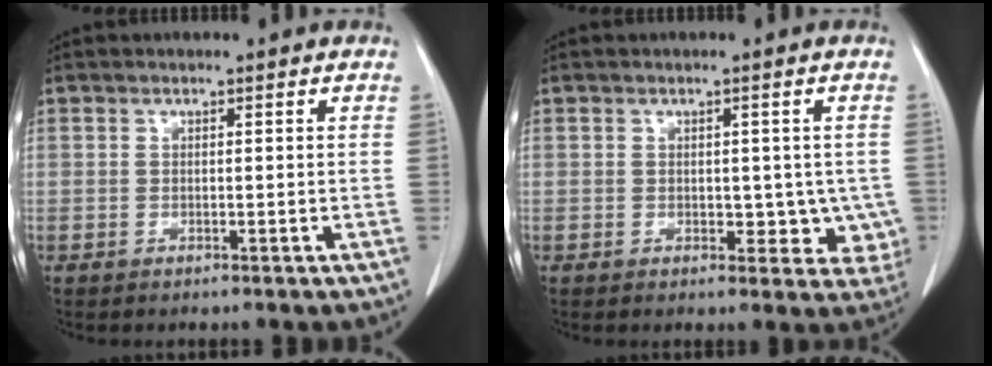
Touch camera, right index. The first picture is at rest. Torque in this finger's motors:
{"motor_torque": [0.12, 0.01, 0.11, -0.01]}